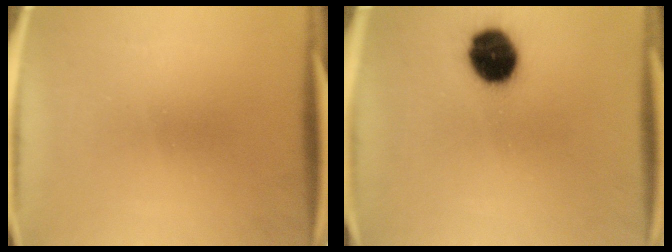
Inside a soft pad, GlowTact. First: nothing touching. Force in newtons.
{"total": 12.2}